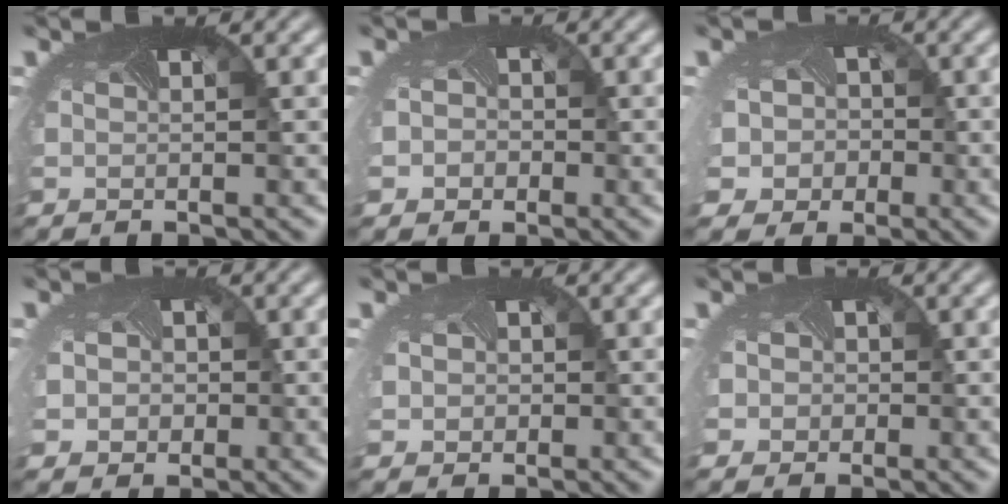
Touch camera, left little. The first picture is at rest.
{"total": 2.5, "force": [-0.6, 2.3, 0.9], "torque": [-0.009, -0.009, -0.011]}
{"total": 5.8, "force": [-1.4, 5.3, 1.9], "torque": [-0.042, -0.015, -0.038]}
{"total": 3.7, "force": [-0.3, 3.2, 1.8], "torque": [-0.033, -0.011, -0.008]}
{"total": 2.0, "force": [0.2, 1.9, 0.7], "torque": [-0.017, -0.002, 0.006]}
{"total": 2.5, "force": [-0.1, 2.4, 1.0], "torque": [-0.009, -0.001, -0.012]}